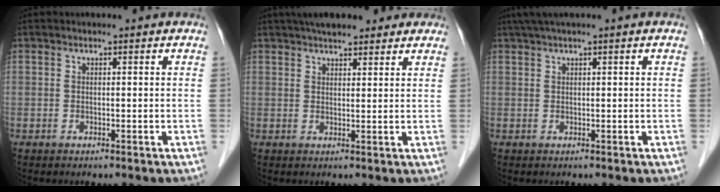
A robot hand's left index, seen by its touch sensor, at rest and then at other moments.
{"total": 14.9, "force": [13.0, 4.3, 5.8], "torque": [-0.069, 0.030, 0.168]}
{"total": 2.8, "force": [2.0, -0.5, 1.9], "torque": [-0.042, 0.021, 0.043]}